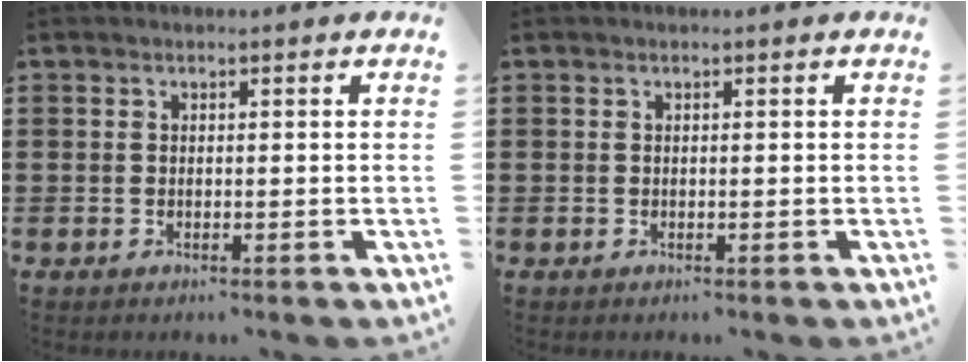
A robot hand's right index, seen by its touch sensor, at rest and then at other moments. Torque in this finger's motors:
{"motor_torque": [0.00, 0.00, 0.00, 0.00]}